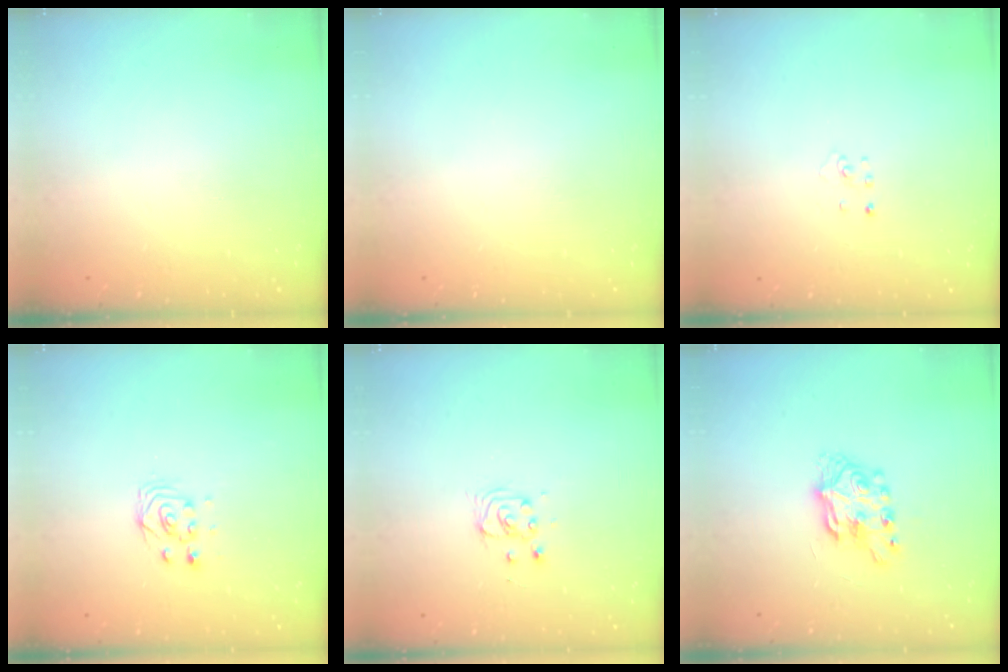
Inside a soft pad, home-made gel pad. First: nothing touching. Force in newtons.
{"total": 0.0}
{"total": 2.0, "press": 2.0, "slide": 0.3}
{"total": 2.8, "press": 2.5, "slide": 1.3}
{"total": 4.0, "press": 4.0, "slide": 0.4}
{"total": 8.6, "press": 8.5, "slide": 0.8}